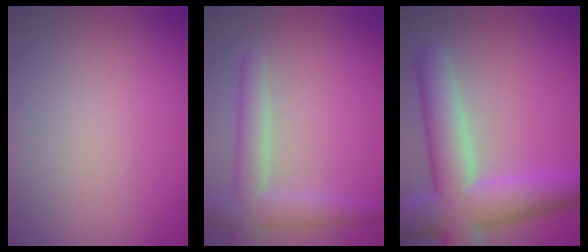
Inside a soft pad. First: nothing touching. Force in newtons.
{"total": 3.8, "press": 3.8, "slide": 0.4}
{"total": 8.7, "press": 8.7, "slide": 0.6}